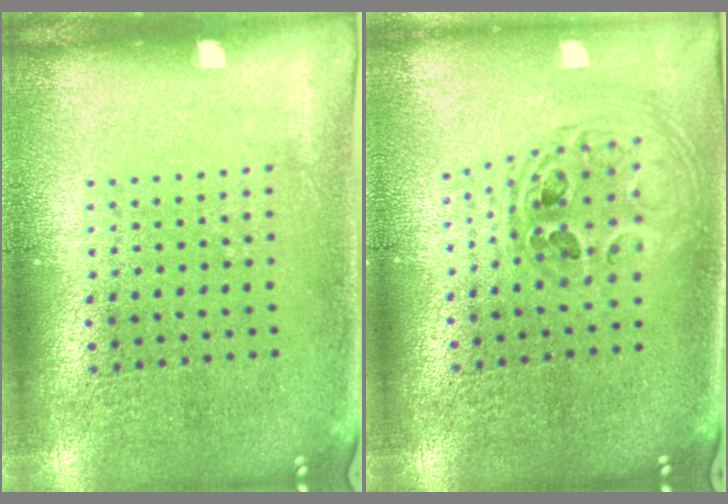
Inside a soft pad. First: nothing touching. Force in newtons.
{"total": 1.0, "press": 1.0, "slide": 0.2}